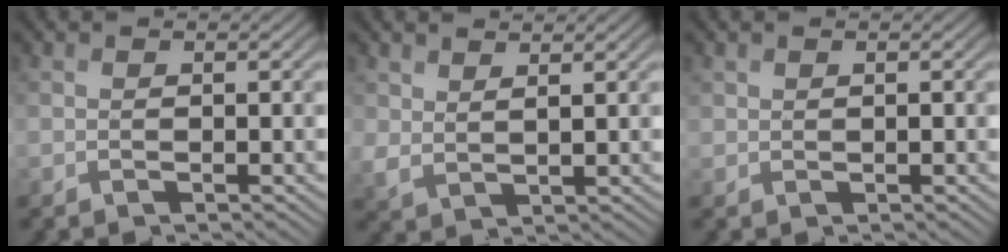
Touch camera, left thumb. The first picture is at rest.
{"total": 2.9, "force": [1.9, 1.4, 1.6], "torque": [-0.048, -0.003, 0.041]}
{"total": 0.9, "force": [0.5, 0.6, 0.3], "torque": [-0.010, -0.002, 0.015]}